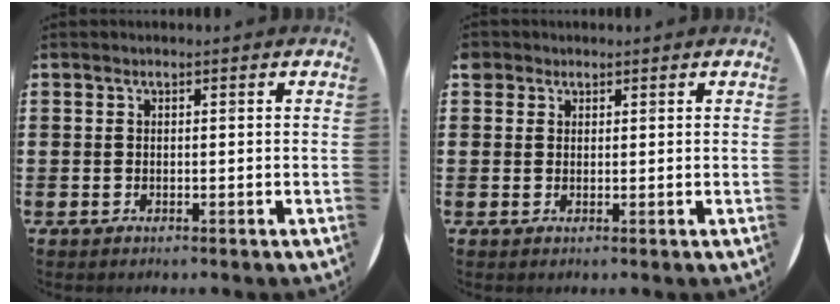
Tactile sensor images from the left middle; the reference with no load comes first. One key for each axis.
{"total": 1.4, "fx": 1.0, "fy": 0.9, "fz": 0.0, "tx": 0.005, "ty": 0.000, "tz": 0.020}